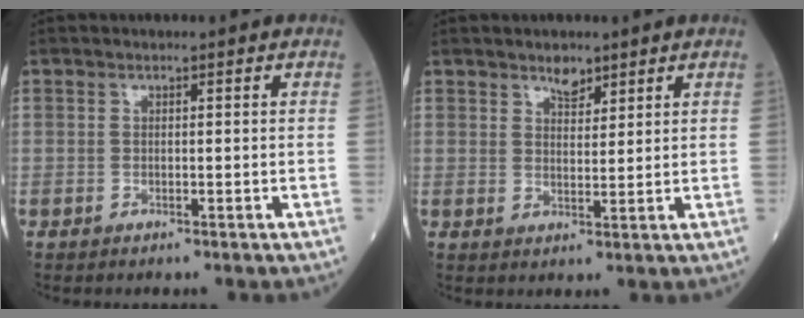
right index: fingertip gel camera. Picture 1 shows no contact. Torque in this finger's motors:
{"motor_torque": [0.00, 0.02, 0.00, 0.03]}